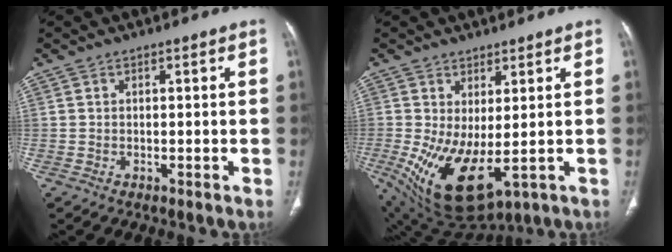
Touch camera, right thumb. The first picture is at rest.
{"total": 12.6, "force": [-1.6, 5.4, 11.3], "torque": [-0.212, -0.021, -0.001]}